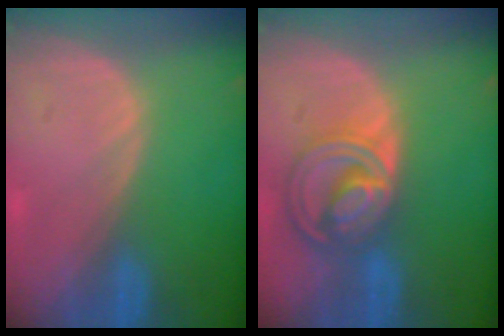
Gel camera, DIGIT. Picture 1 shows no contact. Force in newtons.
{"total": 8.6, "press": 7.3, "slide": 4.6}